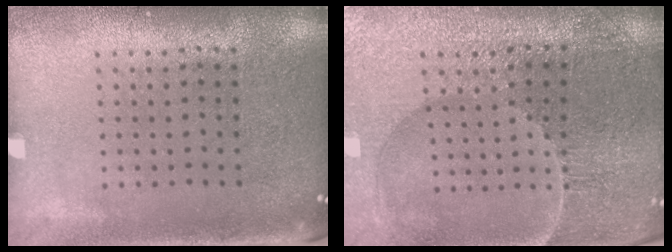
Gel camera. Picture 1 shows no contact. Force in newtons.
{"total": 3.5, "press": 3.5, "slide": 0.2}